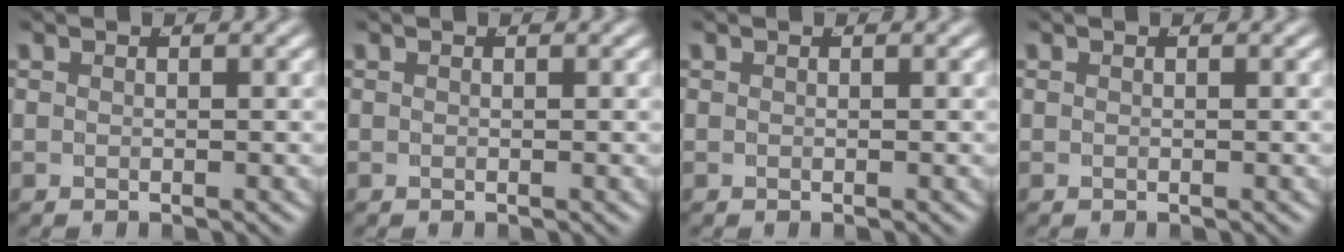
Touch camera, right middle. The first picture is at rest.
{"total": 0.0}
{"total": 0.0}
{"total": 0.0}